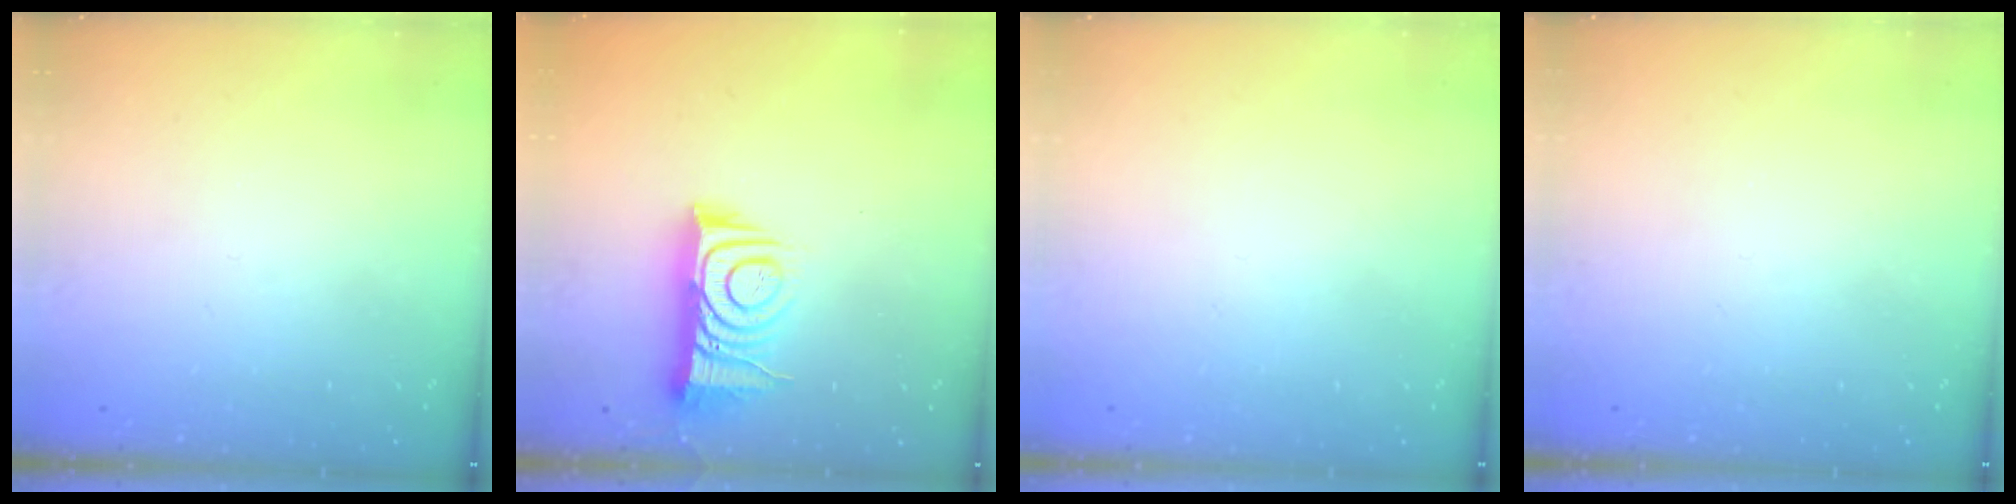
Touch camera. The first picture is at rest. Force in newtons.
{"total": 12.0, "press": 12.0, "slide": 1.1}
{"total": 1.9, "press": 1.9, "slide": 0.1}
{"total": 2.2, "press": 2.1, "slide": 0.4}